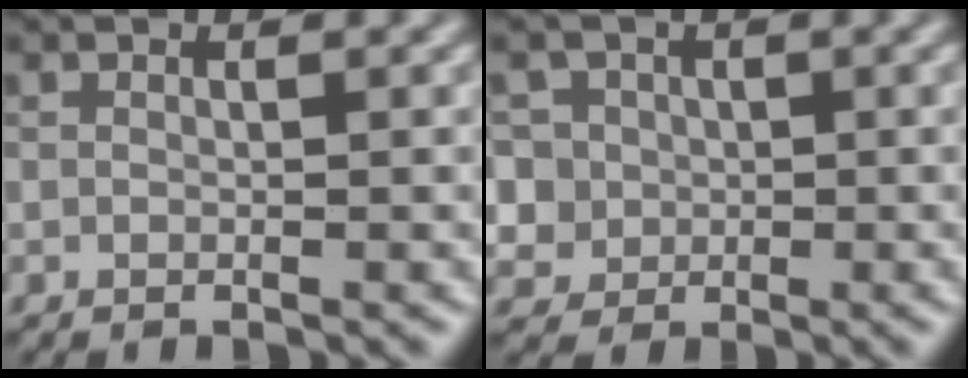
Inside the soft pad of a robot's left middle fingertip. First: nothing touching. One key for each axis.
{"total": 6.5, "fx": 1.7, "fy": 5.8, "fz": 2.1, "tx": -0.046, "ty": 0.035, "tz": 0.004}